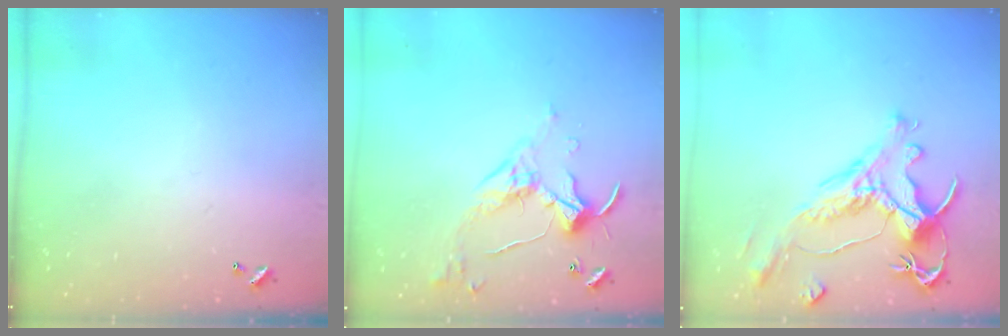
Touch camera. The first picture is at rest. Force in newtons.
{"total": 5.0, "press": 5.0, "slide": 0.5}
{"total": 1.8, "press": 1.2, "slide": 1.3}